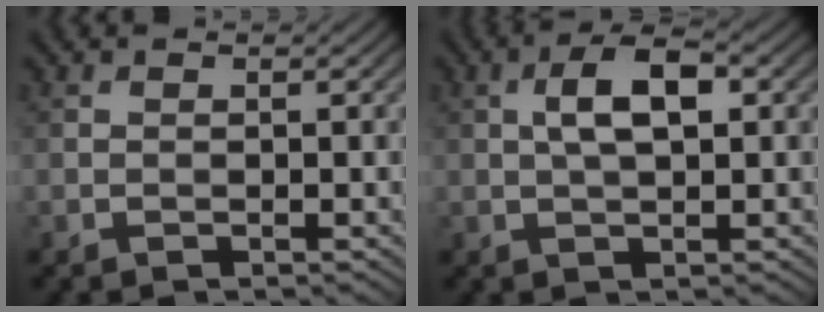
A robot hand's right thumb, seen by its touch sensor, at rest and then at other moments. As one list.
[{"total": 5.0, "force": [1.0, 2.1, 4.4], "torque": [-0.087, 0.009, 0.015]}]